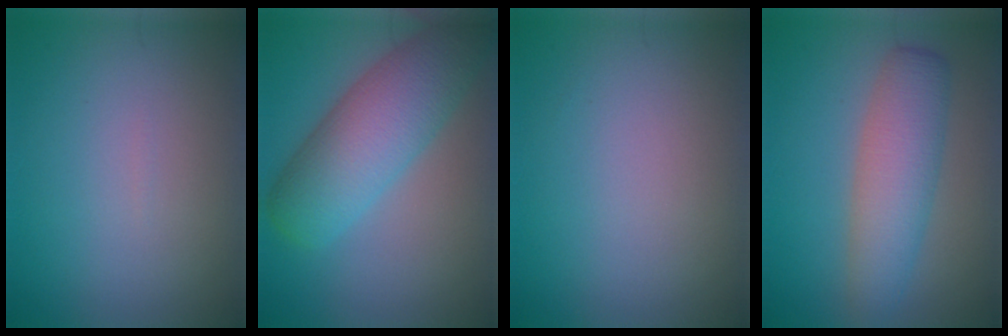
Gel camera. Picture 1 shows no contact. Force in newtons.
{"total": 7.7, "press": 7.7, "slide": 0.3}
{"total": 0.0}
{"total": 4.9, "press": 4.9, "slide": 0.1}